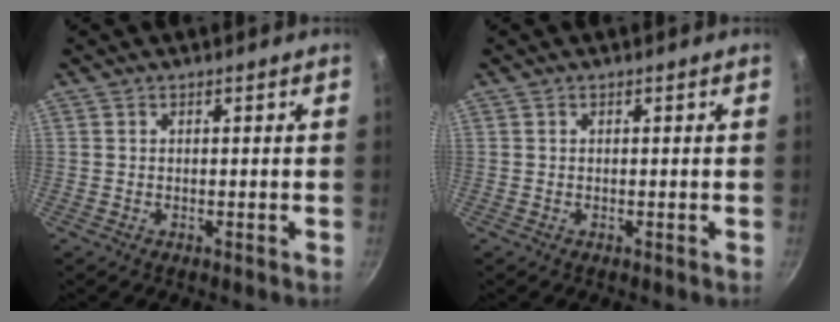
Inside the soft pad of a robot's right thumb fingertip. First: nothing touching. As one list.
[{"total": 0.0}]